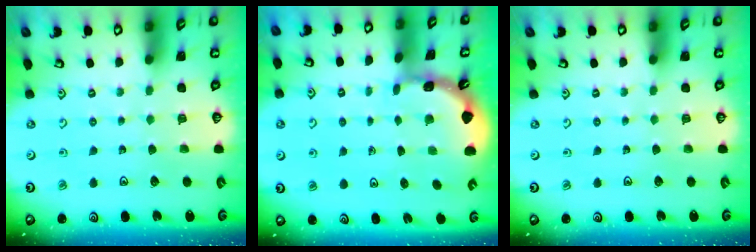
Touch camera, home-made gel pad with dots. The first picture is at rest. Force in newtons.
{"total": 1.7, "press": 1.6, "slide": 0.1}
{"total": 0.0}